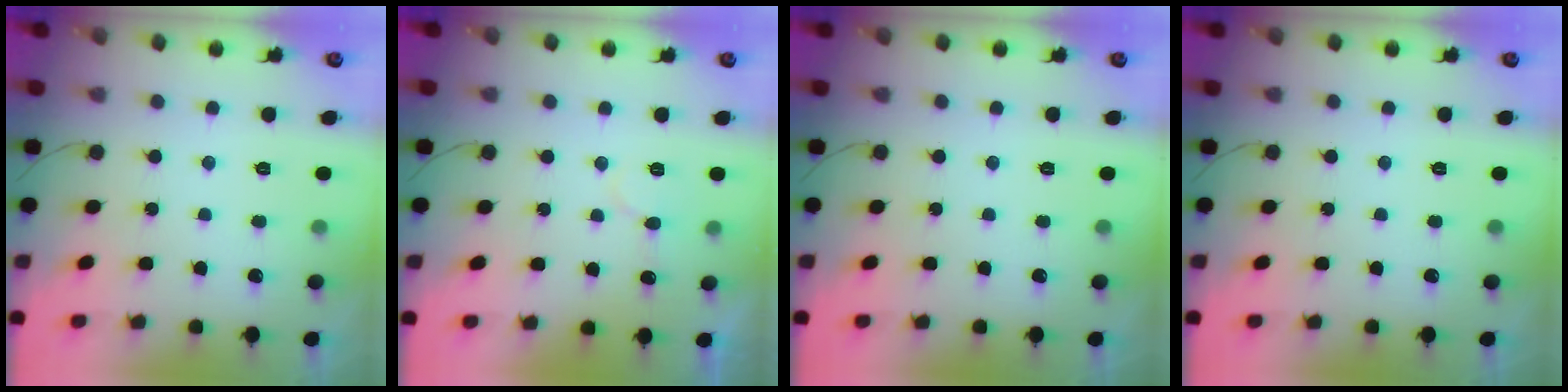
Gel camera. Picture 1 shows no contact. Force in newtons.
{"total": 6.2, "press": 6.1, "slide": 0.6}
{"total": 0.0}
{"total": 0.0}